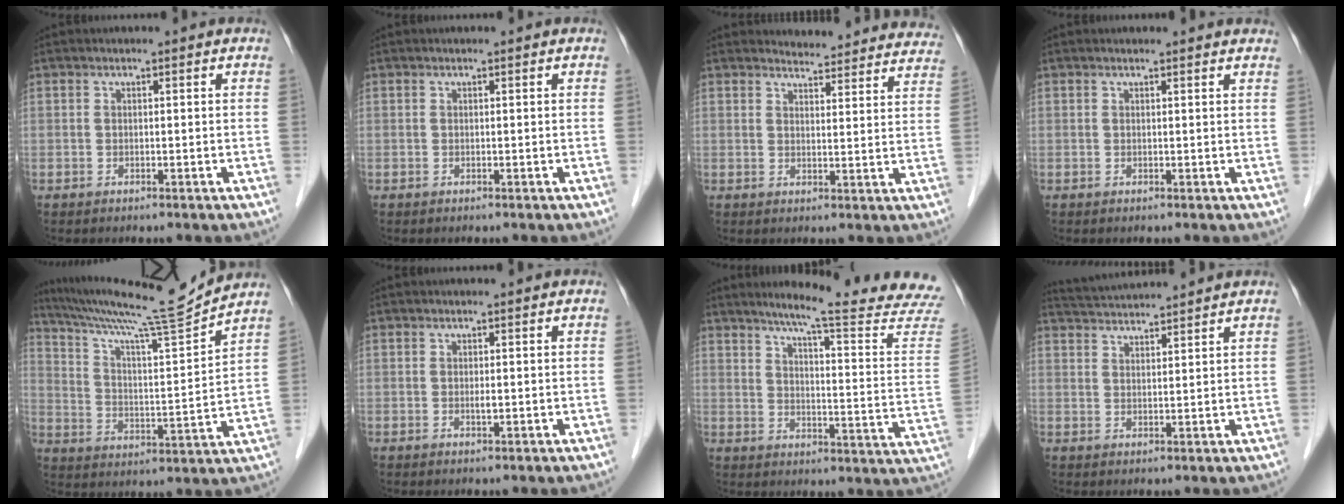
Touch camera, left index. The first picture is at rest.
{"total": 0.0}
{"total": 16.7, "force": [16.2, 3.2, 2.3], "torque": [-0.004, -0.045, 0.165]}
{"total": 3.9, "force": [3.8, 0.5, 1.0], "torque": [-0.016, 0.012, 0.032]}
{"total": 16.0, "force": [14.7, -2.2, 5.7], "torque": [-0.108, -0.028, 0.236]}
{"total": 0.8, "force": [0.1, 0.2, 0.7], "torque": [-0.016, -0.002, 0.002]}
{"total": 21.1, "force": [19.0, -0.9, 9.3], "torque": [-0.126, -0.091, 0.228]}
{"total": 7.5, "force": [7.3, -0.8, 1.6], "torque": [-0.039, 0.028, 0.119]}